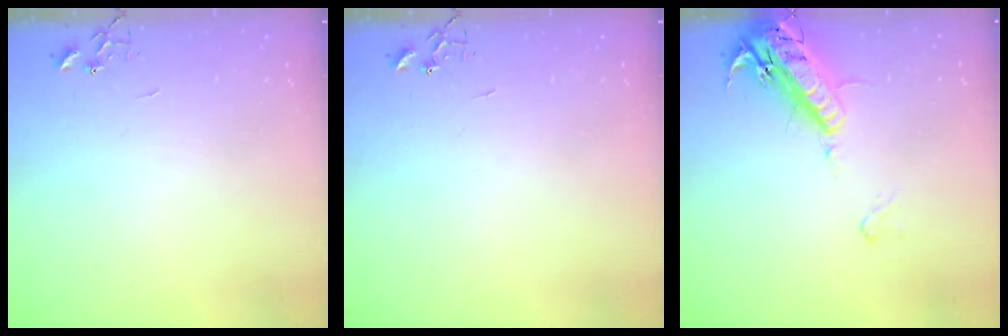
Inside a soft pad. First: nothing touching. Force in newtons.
{"total": 0.0}
{"total": 18.7, "press": 18.4, "slide": 3.8}